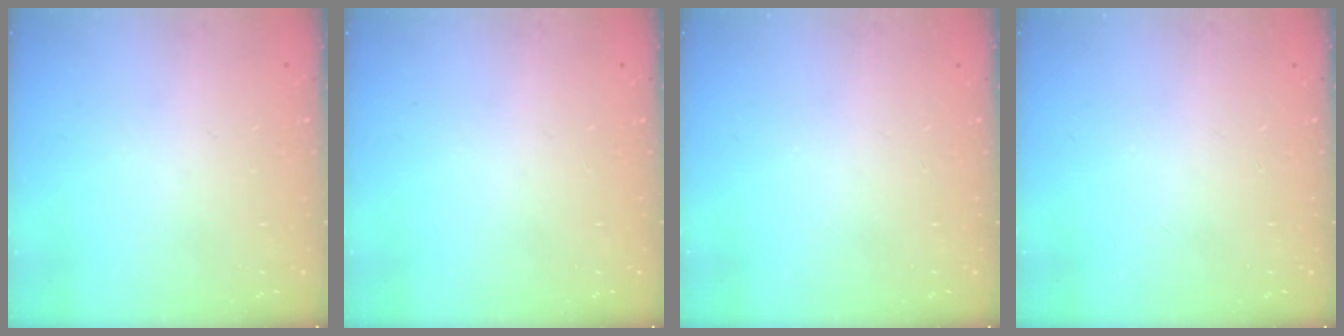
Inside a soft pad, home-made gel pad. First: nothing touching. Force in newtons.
{"total": 0.0}
{"total": 0.0}
{"total": 0.0}